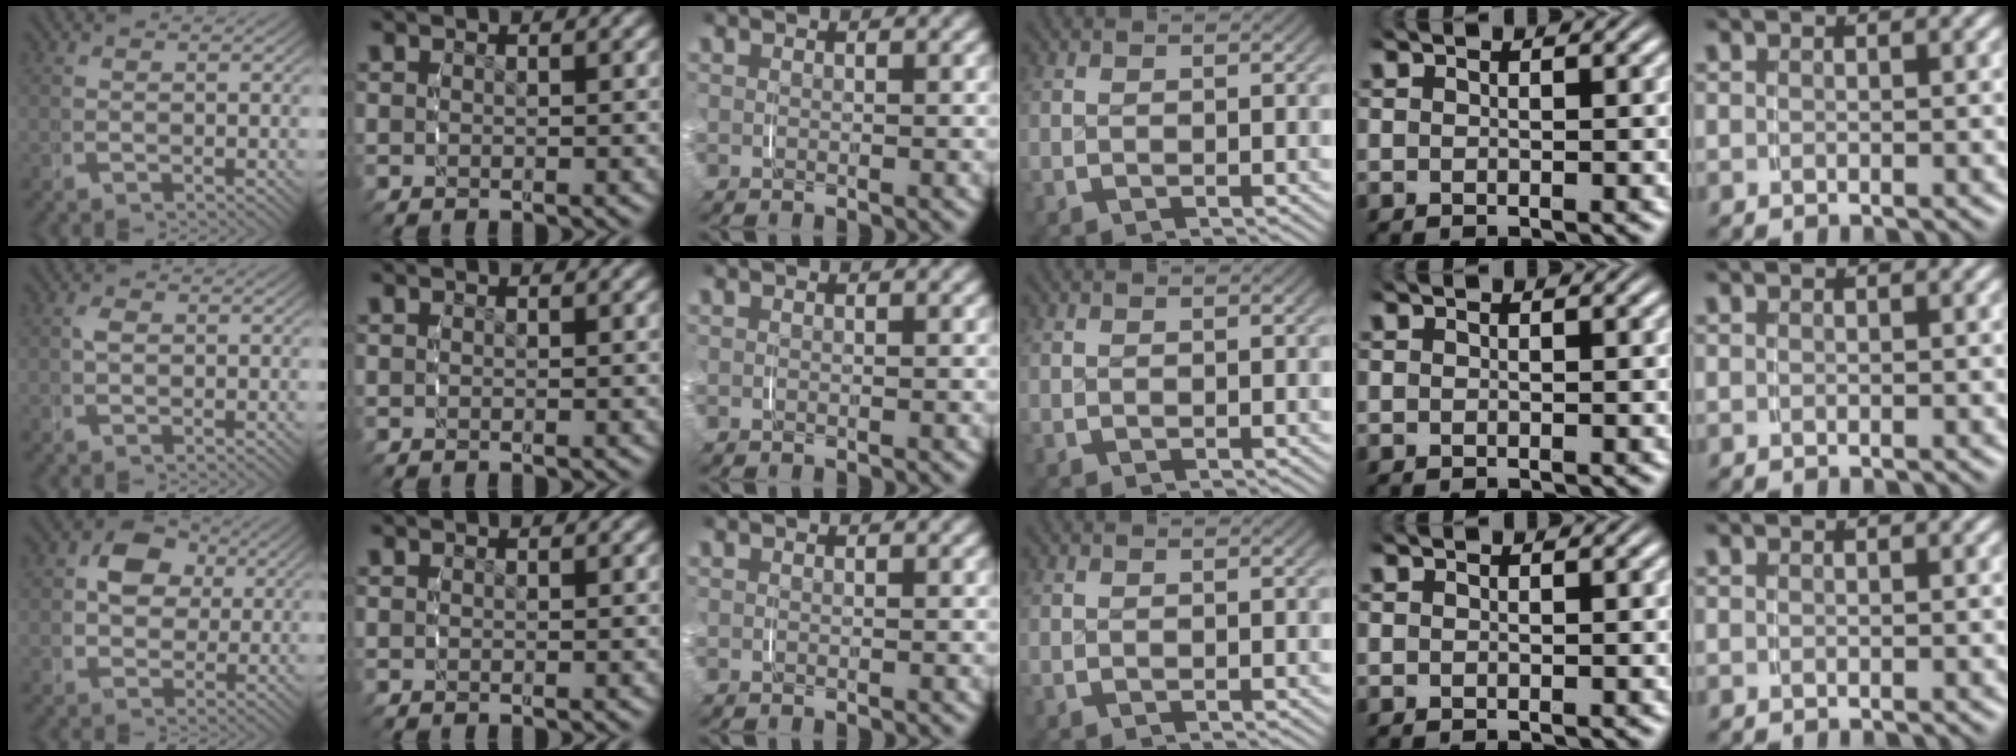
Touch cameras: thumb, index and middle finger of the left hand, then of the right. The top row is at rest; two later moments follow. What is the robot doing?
{"motion": "grasp_and_lifting", "object": "string"}